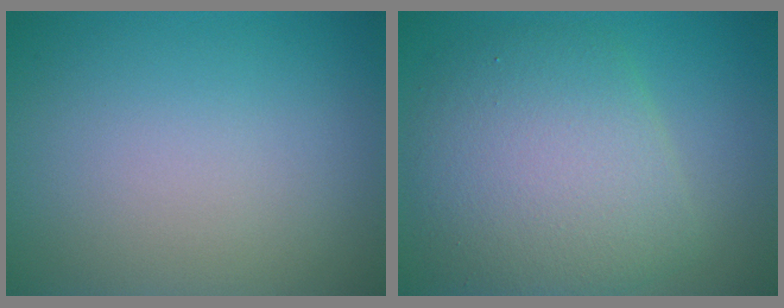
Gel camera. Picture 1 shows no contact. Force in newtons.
{"total": 7.7, "press": 7.7, "slide": 0.1}